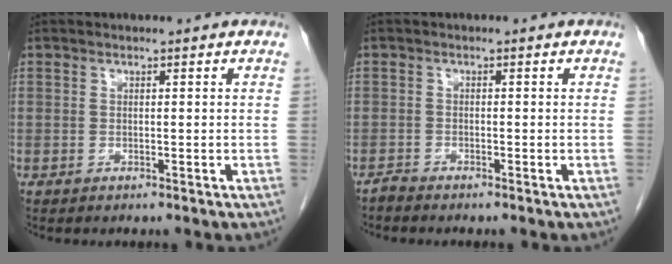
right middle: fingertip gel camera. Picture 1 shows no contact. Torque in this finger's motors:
{"motor_torque": [-0.17, 0.30, -0.03, -0.01]}